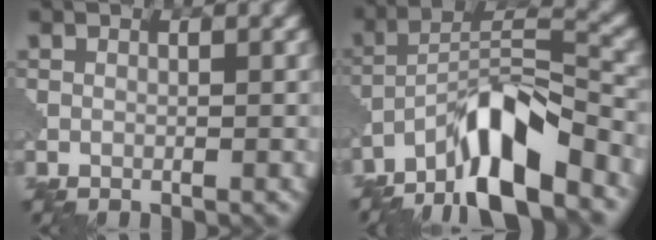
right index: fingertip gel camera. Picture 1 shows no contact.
{"total": 9.7, "force": [-6.8, 2.4, 6.4], "torque": [-0.105, 0.013, -0.133]}